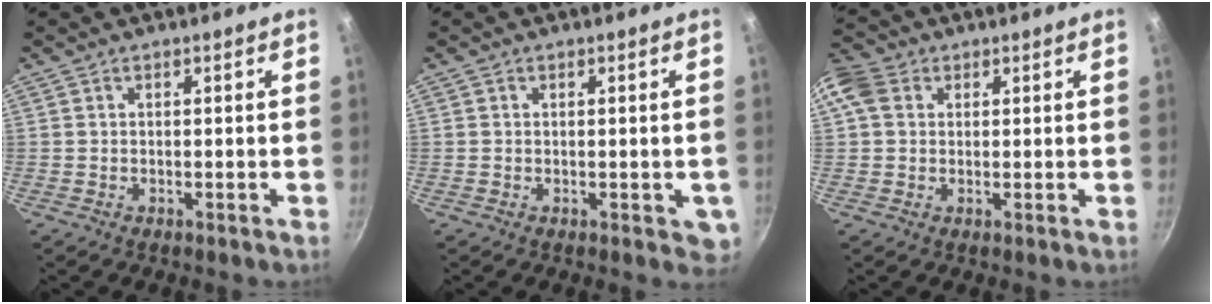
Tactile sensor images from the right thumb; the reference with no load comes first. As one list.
[{"total": 3.3, "force": [-0.4, 2.2, 2.5], "torque": [-0.024, -0.002, -0.003]}, {"total": 6.1, "force": [1.6, 5.0, 3.1], "torque": [-0.047, 0.009, 0.016]}]